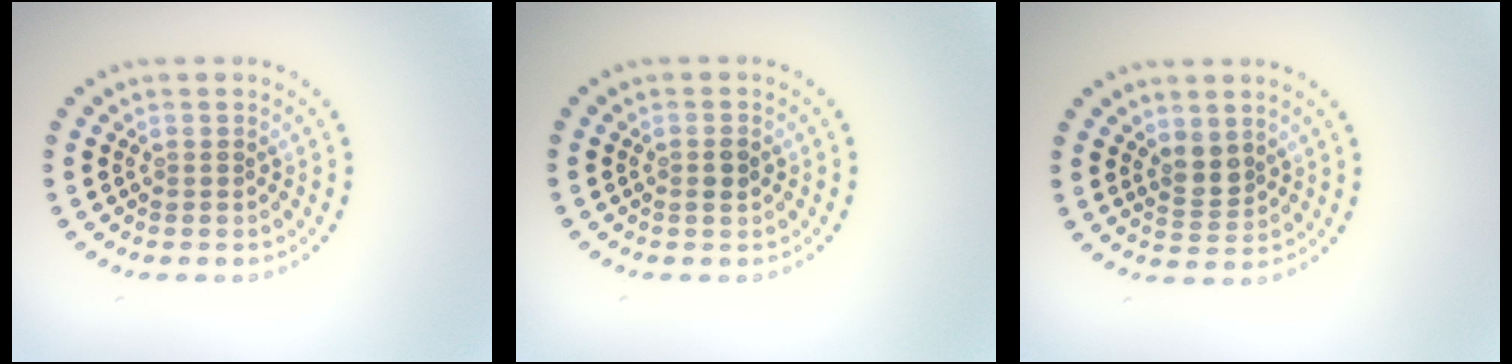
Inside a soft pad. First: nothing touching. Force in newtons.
{"total": 1.2, "press": 1.1, "slide": 0.3}
{"total": 2.0, "press": 1.8, "slide": 1.0}